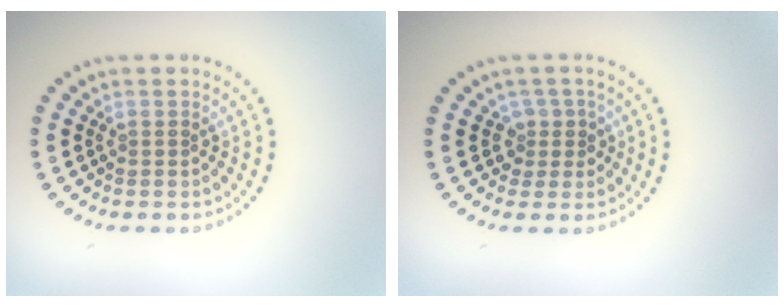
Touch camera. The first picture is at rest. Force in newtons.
{"total": 2.0, "press": 1.5, "slide": 1.3}